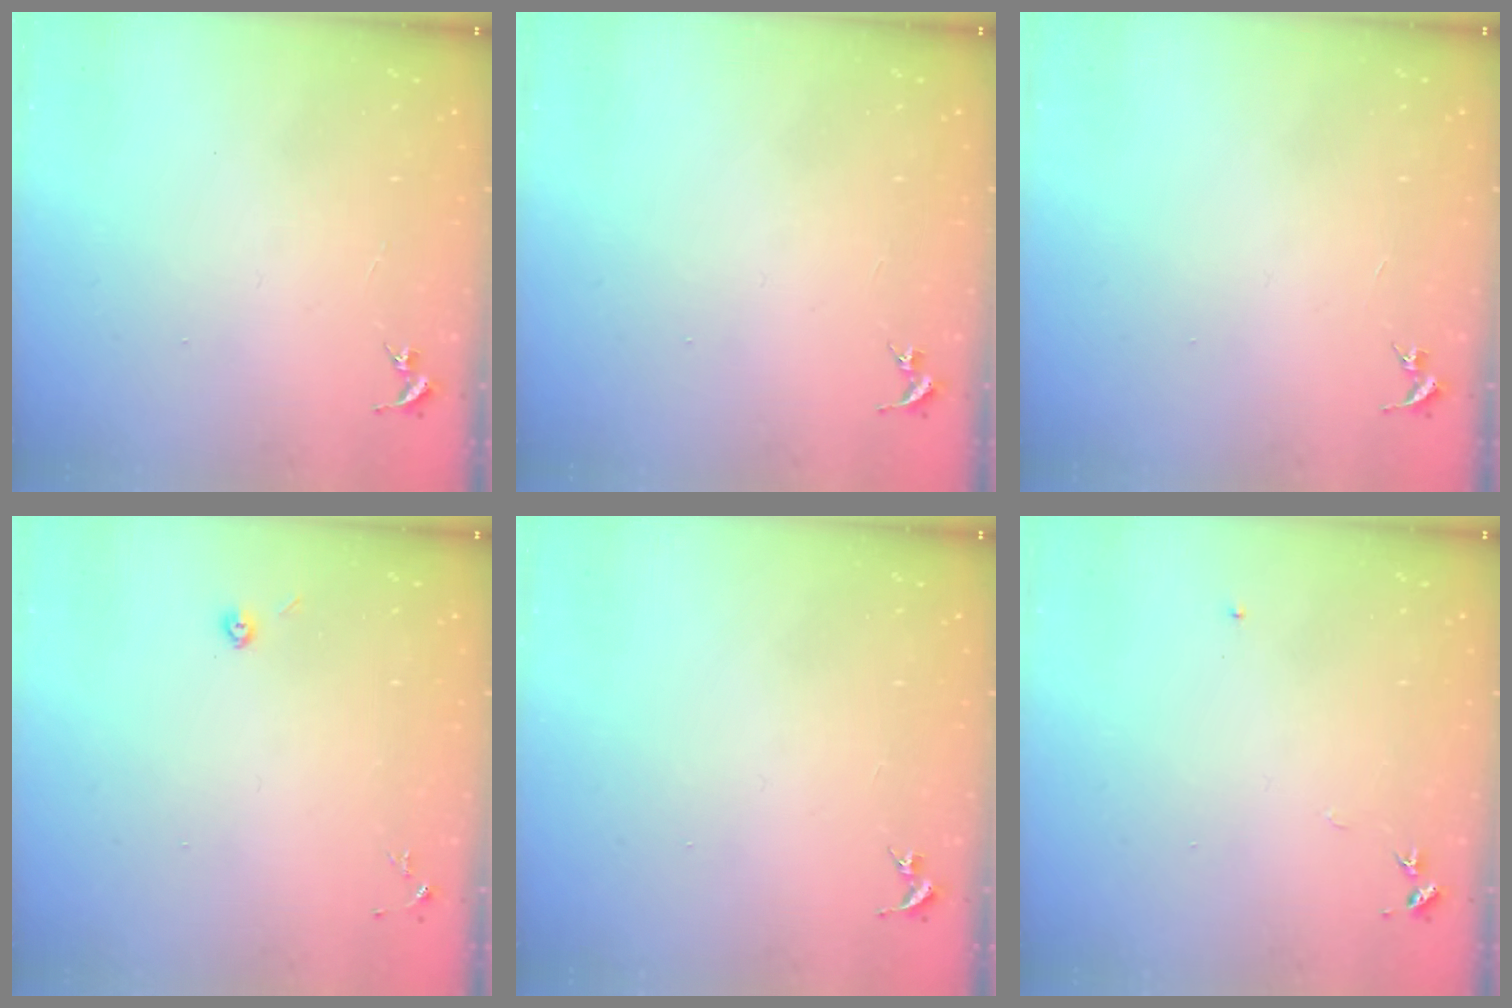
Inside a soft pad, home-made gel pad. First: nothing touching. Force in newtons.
{"total": 0.0}
{"total": 0.0}
{"total": 2.9, "press": 2.8, "slide": 1.0}
{"total": 0.0}
{"total": 4.7, "press": 4.7, "slide": 0.5}